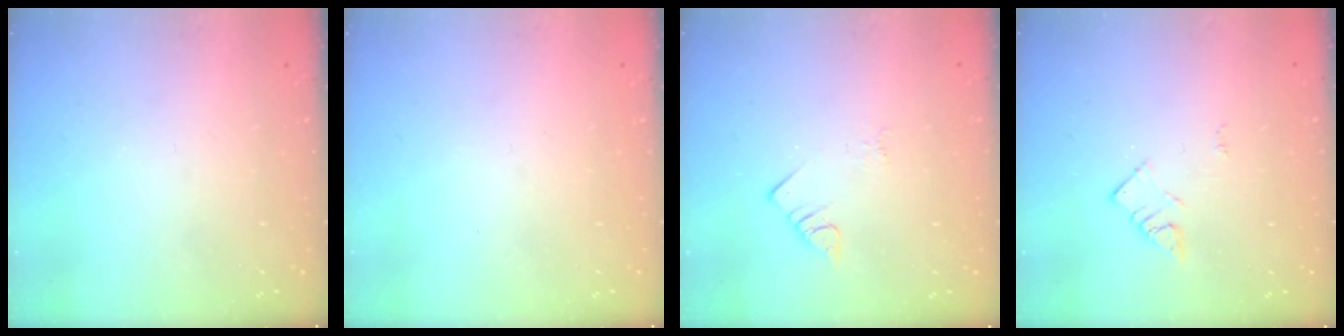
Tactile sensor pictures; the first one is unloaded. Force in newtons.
{"total": 0.0}
{"total": 2.7, "press": 2.7, "slide": 0.3}
{"total": 2.9, "press": 2.9, "slide": 0.2}